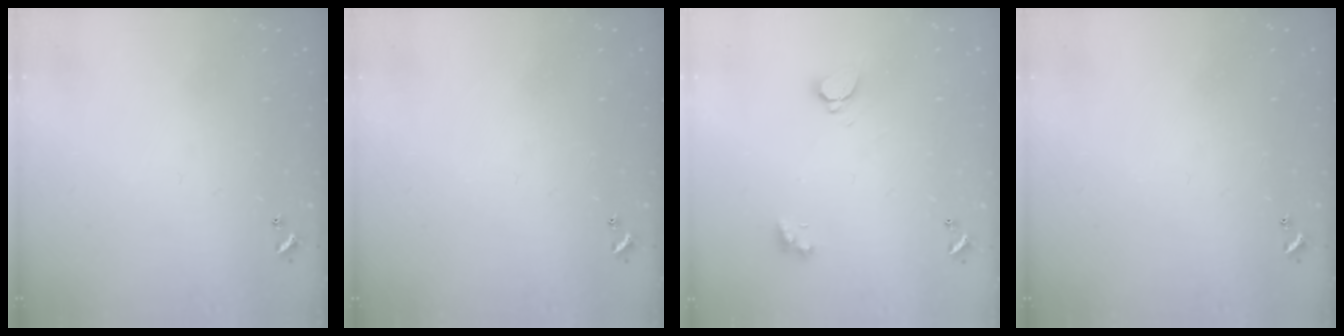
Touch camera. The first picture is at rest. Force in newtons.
{"total": 0.0}
{"total": 2.4, "press": 2.3, "slide": 0.4}
{"total": 0.0}